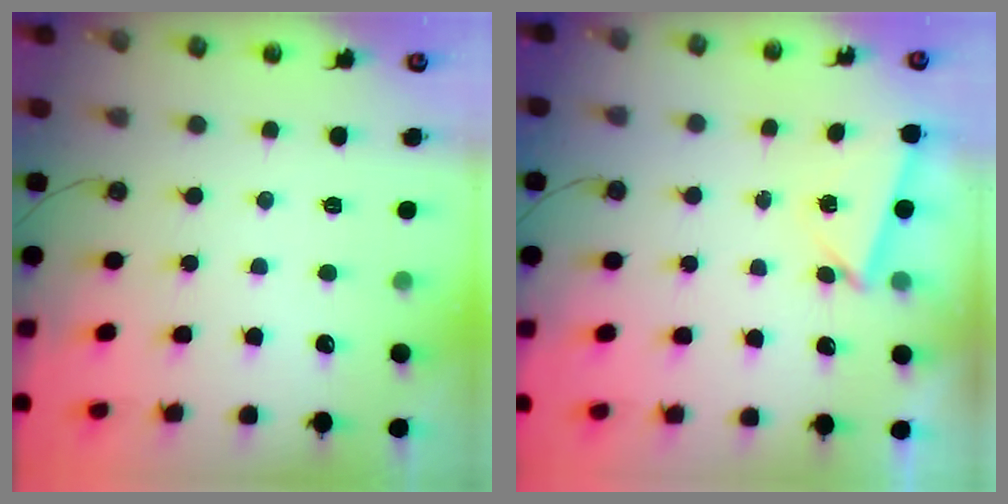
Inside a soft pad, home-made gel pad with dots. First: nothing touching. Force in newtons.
{"total": 3.3, "press": 2.8, "slide": 1.7}